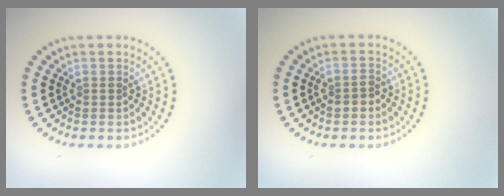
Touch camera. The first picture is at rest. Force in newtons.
{"total": 1.3, "press": 1.3, "slide": 0.3}